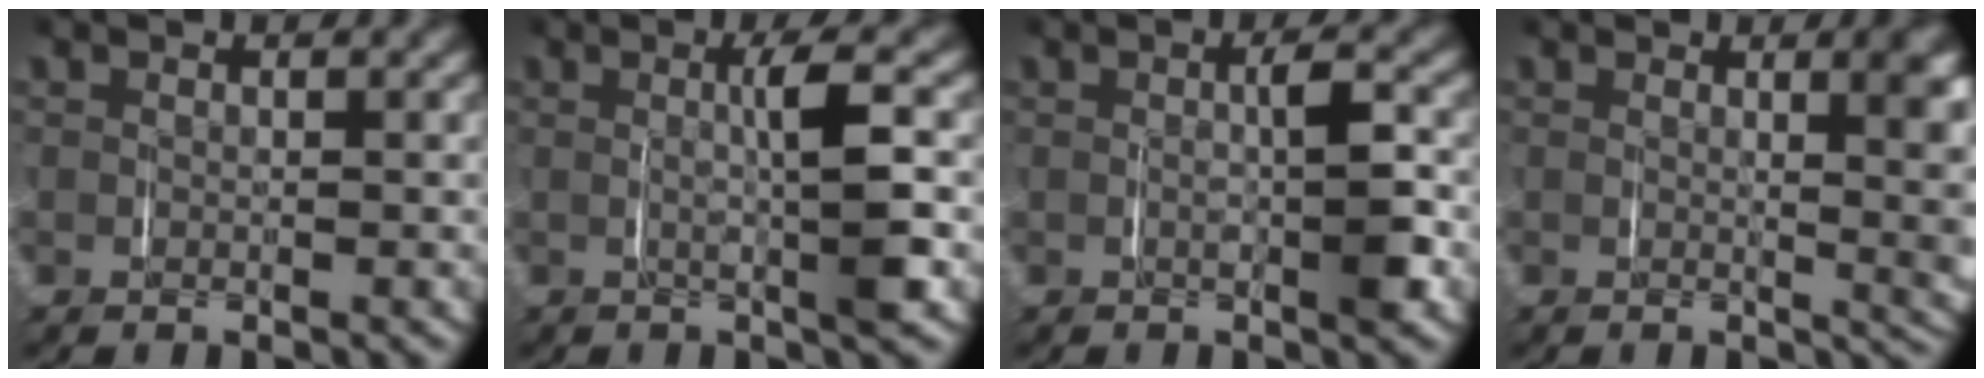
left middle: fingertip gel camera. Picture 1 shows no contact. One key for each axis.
{"total": 4.1, "fx": 0.1, "fy": 0.4, "fz": 4.1, "tx": -0.062, "ty": 0.006, "tz": 0.000}
{"total": 3.4, "fx": -0.3, "fy": 0.9, "fz": 3.3, "tx": -0.045, "ty": 0.004, "tz": -0.006}
{"total": 5.3, "fx": 1.1, "fy": 1.4, "fz": 5.0, "tx": -0.048, "ty": 0.001, "tz": 0.013}